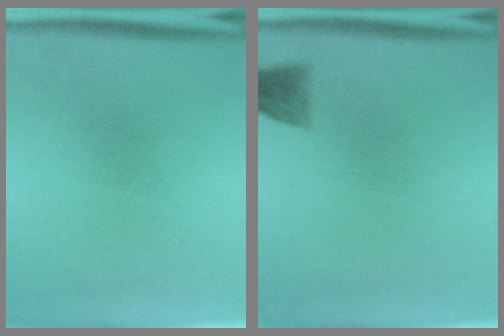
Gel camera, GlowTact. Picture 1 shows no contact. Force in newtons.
{"total": 3.0}